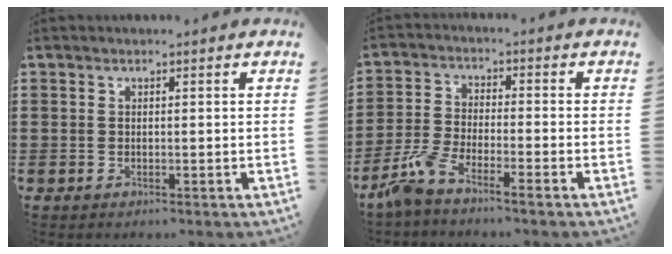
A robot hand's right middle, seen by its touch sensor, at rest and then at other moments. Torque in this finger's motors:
{"motor_torque": [2.14, 0.00, 0.32, 0.06]}